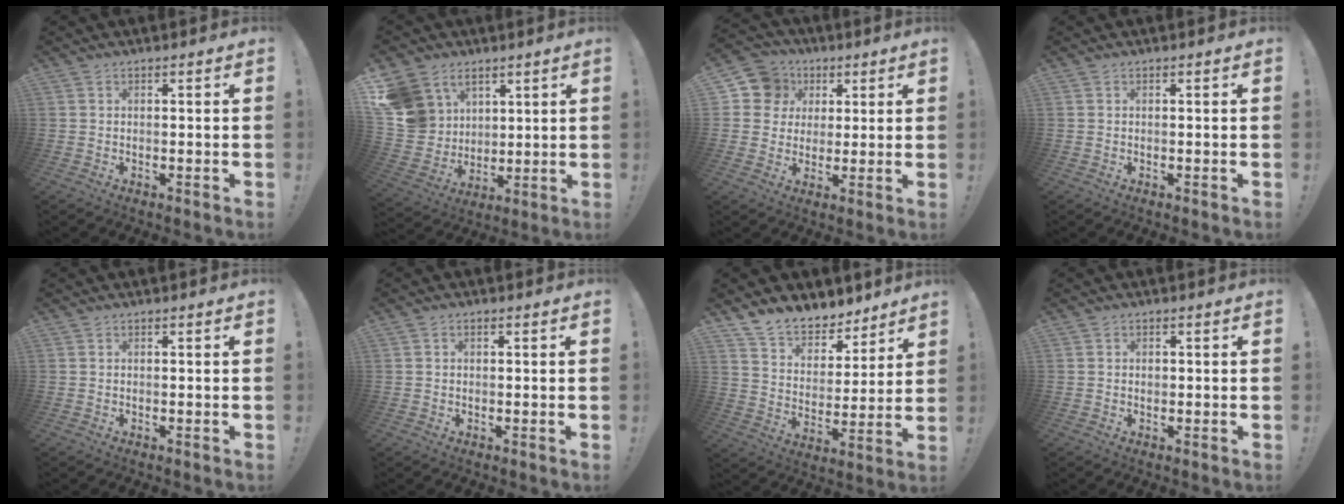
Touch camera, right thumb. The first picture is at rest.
{"total": 12.4, "force": [6.6, 9.9, 3.2], "torque": [-0.071, -0.042, 0.141]}
{"total": 11.0, "force": [3.6, 10.0, 2.8], "torque": [-0.034, -0.014, 0.075]}
{"total": 0.0}
{"total": 0.0}
{"total": 0.6, "force": [0.0, 0.6, 0.3], "torque": [-0.007, 0.003, 0.001]}
{"total": 10.6, "force": [9.2, 4.6, 2.5], "torque": [-0.060, -0.072, 0.175]}
{"total": 0.7, "force": [0.0, 0.7, 0.2], "torque": [0.003, -0.001, -0.001]}